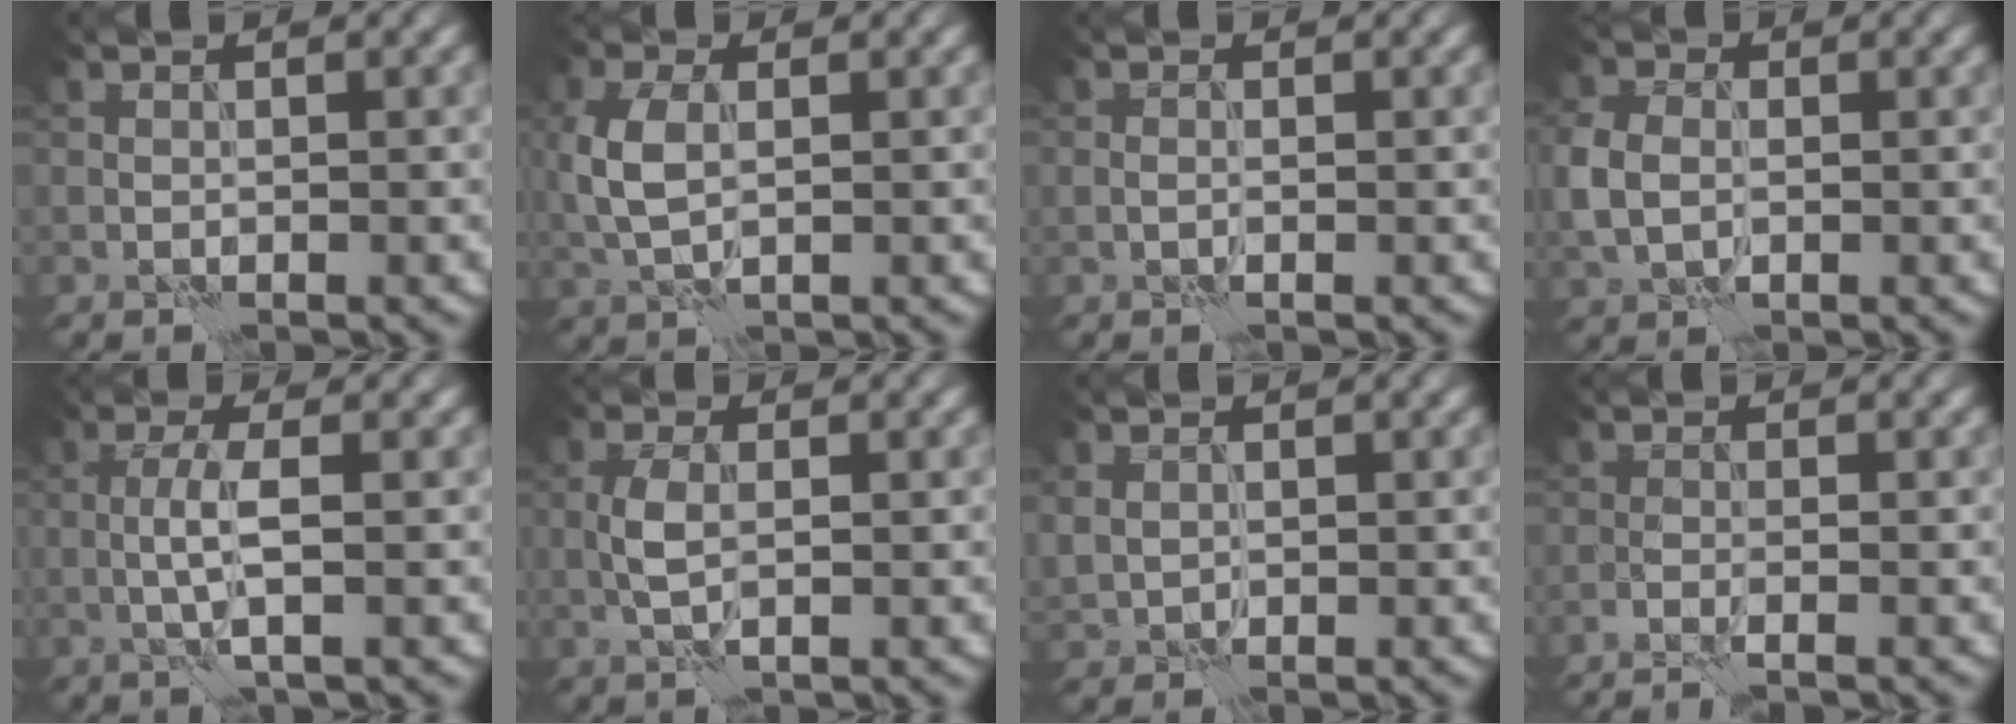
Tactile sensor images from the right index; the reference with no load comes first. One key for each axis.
{"total": 4.0, "fx": 0.3, "fy": 2.3, "fz": 3.2, "tx": -0.086, "ty": 0.004, "tz": 0.007}
{"total": 0.8, "fx": -0.1, "fy": 0.5, "fz": 0.7, "tx": -0.014, "ty": -0.001, "tz": -0.003}
{"total": 4.1, "fx": -0.1, "fy": 3.1, "fz": 2.6, "tx": -0.081, "ty": 0.001, "tz": 0.002}
{"total": 2.8, "fx": -0.3, "fy": 0.4, "fz": 2.8, "tx": -0.057, "ty": 0.005, "tz": -0.008}
{"total": 2.3, "fx": -0.1, "fy": 1.0, "fz": 2.1, "tx": -0.049, "ty": 0.002, "tz": -0.003}
{"total": 1.6, "fx": 0.5, "fy": 1.3, "fz": 0.7, "tx": -0.018, "ty": -0.002, "tz": 0.012}
{"total": 2.0, "fx": -1.4, "fy": 0.4, "fz": 1.4, "tx": -0.018, "ty": 0.004, "tz": -0.028}